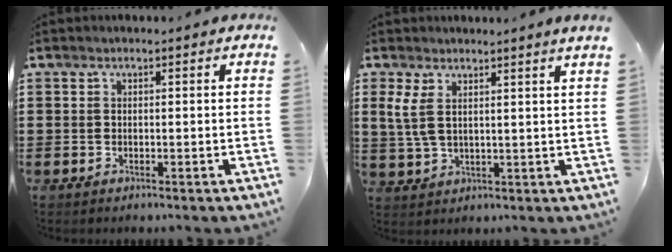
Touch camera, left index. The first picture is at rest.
{"total": 4.3, "force": [2.9, 0.7, 3.1], "torque": [-0.080, -0.006, 0.049]}